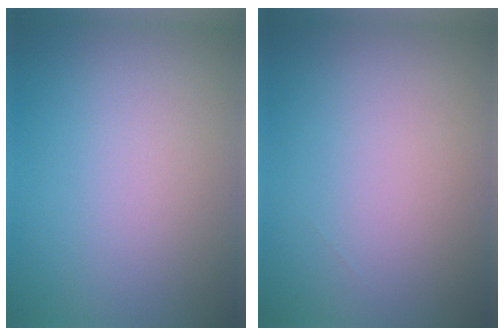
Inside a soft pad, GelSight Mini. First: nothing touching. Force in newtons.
{"total": 0.0}